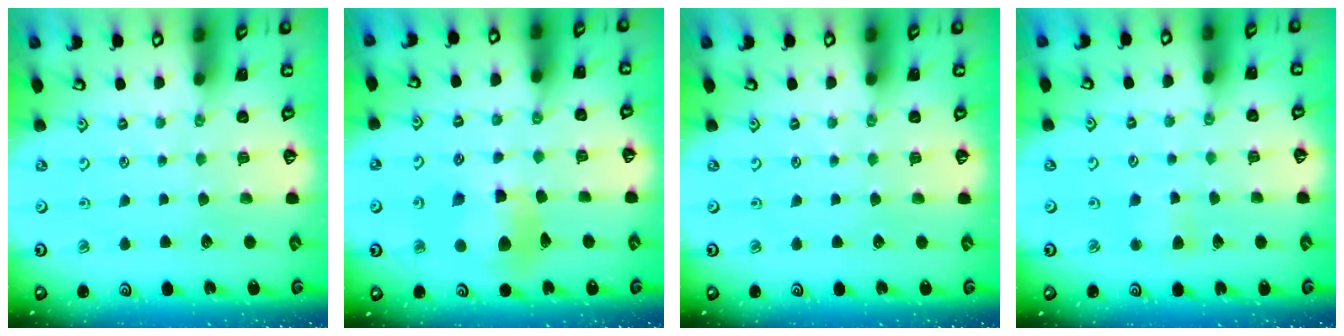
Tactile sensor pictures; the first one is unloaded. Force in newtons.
{"total": 10.6, "press": 10.5, "slide": 1.2}
{"total": 0.0}
{"total": 2.4, "press": 2.4, "slide": 0.5}